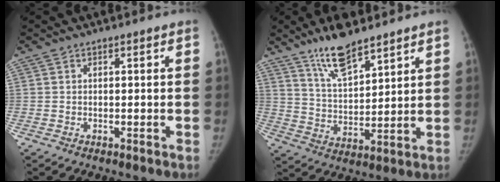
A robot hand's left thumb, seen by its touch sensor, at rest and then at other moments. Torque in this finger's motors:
{"motor_torque": [0.61, -0.38, 1.55, -1.18, 0.07]}